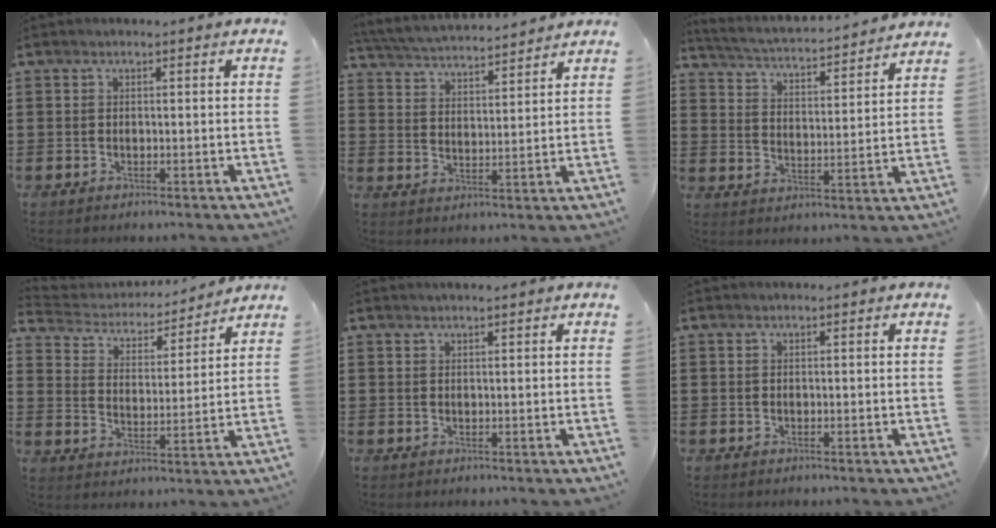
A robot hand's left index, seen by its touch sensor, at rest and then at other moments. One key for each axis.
{"total": 4.2, "fx": 4.2, "fy": -0.1, "fz": 0.6, "tx": -0.034, "ty": -0.027, "tz": 0.070}
{"total": 2.9, "fx": 2.8, "fy": -0.4, "fz": 0.6, "tx": -0.031, "ty": -0.033, "tz": 0.038}
{"total": 3.6, "fx": 3.5, "fy": 1.0, "fz": 0.4, "tx": -0.031, "ty": -0.026, "tz": 0.053}
{"total": 0.8, "fx": 0.7, "fy": -0.1, "fz": 0.3, "tx": -0.008, "ty": -0.002, "tz": 0.014}
{"total": 0.0}